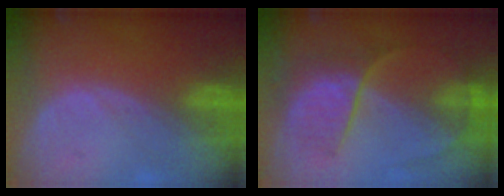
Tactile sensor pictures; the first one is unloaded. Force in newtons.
{"total": 6.9, "press": 6.6, "slide": 1.7}